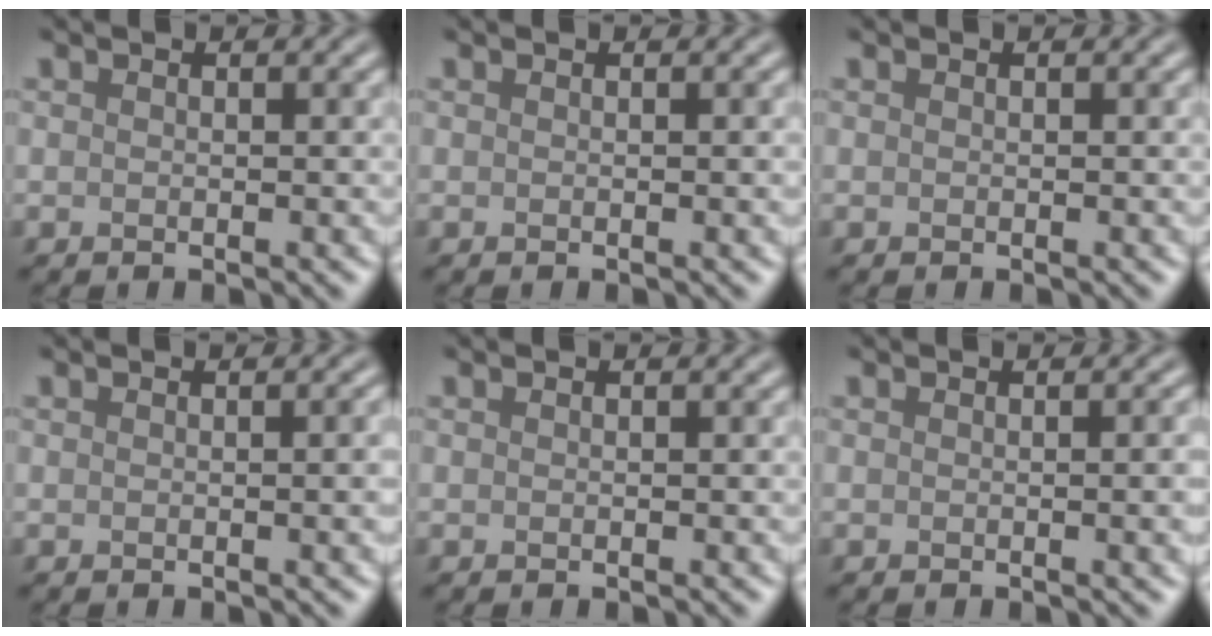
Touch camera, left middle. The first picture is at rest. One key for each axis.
{"total": 0.7, "fx": 0.0, "fy": 0.2, "fz": 0.6, "tx": -0.004, "ty": 0.003, "tz": -0.001}
{"total": 0.0}
{"total": 2.2, "fx": 0.1, "fy": 0.7, "fz": 2.1, "tx": -0.018, "ty": 0.004, "tz": -0.004}
{"total": 0.0}
{"total": 3.2, "fx": 0.0, "fy": 1.1, "fz": 3.0, "tx": -0.021, "ty": 0.006, "tz": -0.003}